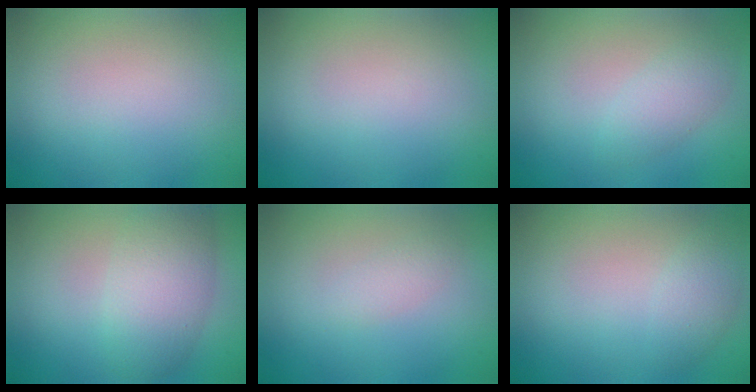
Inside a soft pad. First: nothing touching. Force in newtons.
{"total": 0.0}
{"total": 2.1, "press": 2.1, "slide": 0.1}
{"total": 5.1, "press": 5.1, "slide": 0.1}
{"total": 1.1, "press": 1.1, "slide": 0.0}
{"total": 1.9, "press": 1.9, "slide": 0.1}